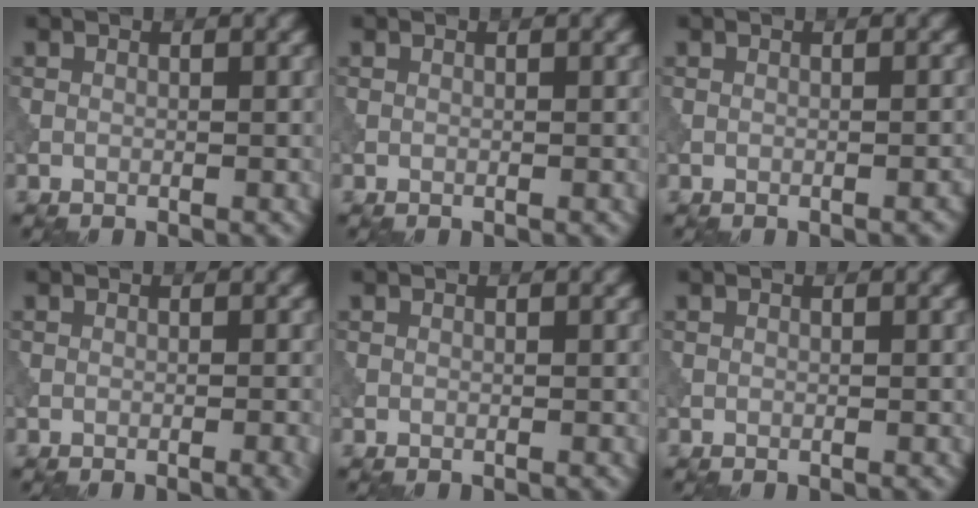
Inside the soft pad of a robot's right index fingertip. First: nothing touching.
{"total": 0.0}
{"total": 0.7, "force": [-0.5, 0.1, 0.4], "torque": [-0.005, 0.003, -0.007]}
{"total": 1.6, "force": [-0.6, 0.3, 1.5], "torque": [-0.015, 0.001, -0.009]}
{"total": 0.0}
{"total": 0.0}